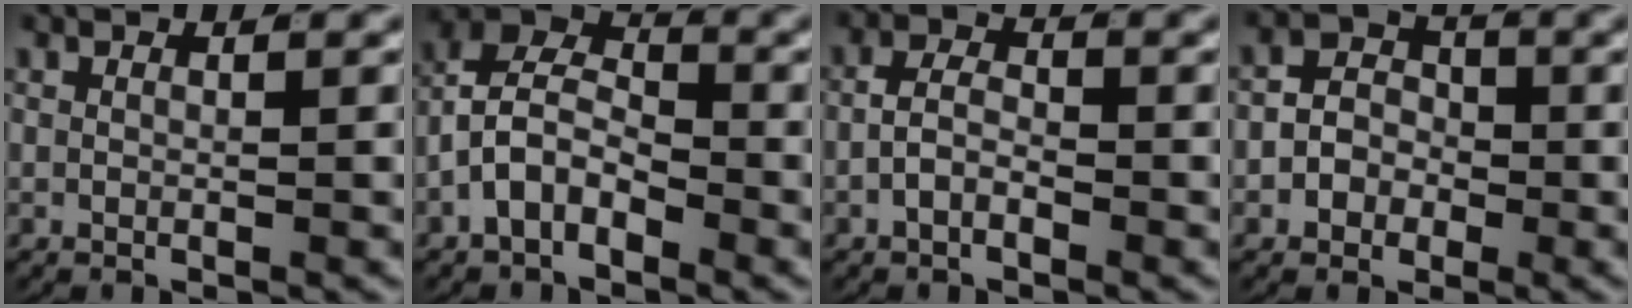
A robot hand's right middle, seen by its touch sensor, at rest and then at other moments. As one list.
[{"total": 7.7, "force": [-0.3, 6.2, 4.6], "torque": [-0.074, 0.001, -0.029]}, {"total": 2.0, "force": [-1.0, 1.1, 1.3], "torque": [-0.017, -0.001, -0.023]}, {"total": 4.0, "force": [-1.1, 3.6, 1.4], "torque": [-0.012, -0.003, -0.029]}]